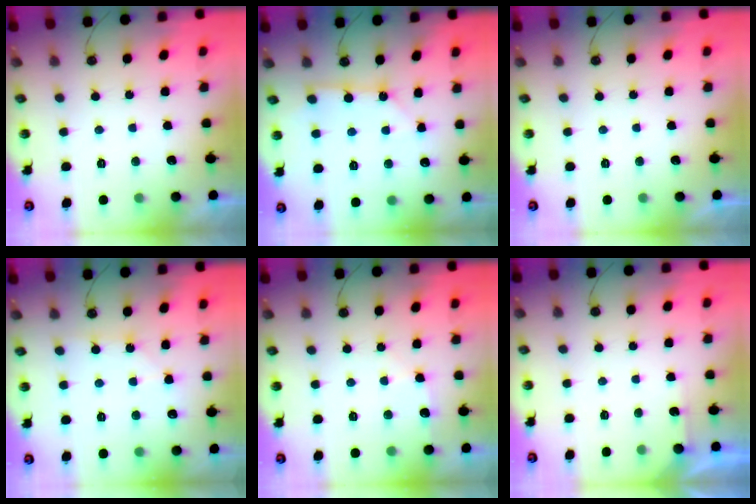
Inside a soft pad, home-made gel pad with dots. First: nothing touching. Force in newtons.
{"total": 2.8, "press": 2.8, "slide": 0.2}
{"total": 0.0}
{"total": 4.4, "press": 4.4, "slide": 0.6}
{"total": 4.9, "press": 4.9, "slide": 0.7}
{"total": 1.7, "press": 1.7, "slide": 0.3}